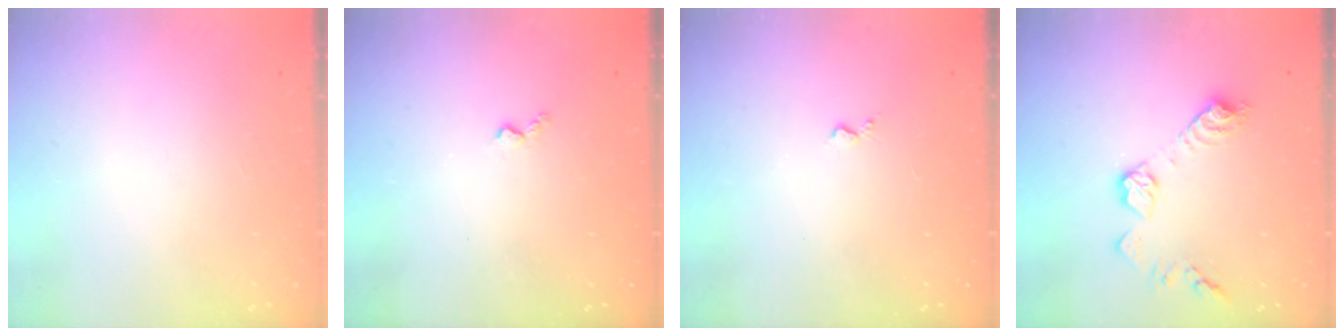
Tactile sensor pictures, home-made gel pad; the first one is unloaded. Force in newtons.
{"total": 2.9, "press": 2.9, "slide": 0.5}
{"total": 3.0, "press": 2.9, "slide": 0.5}
{"total": 10.6, "press": 10.6, "slide": 0.4}